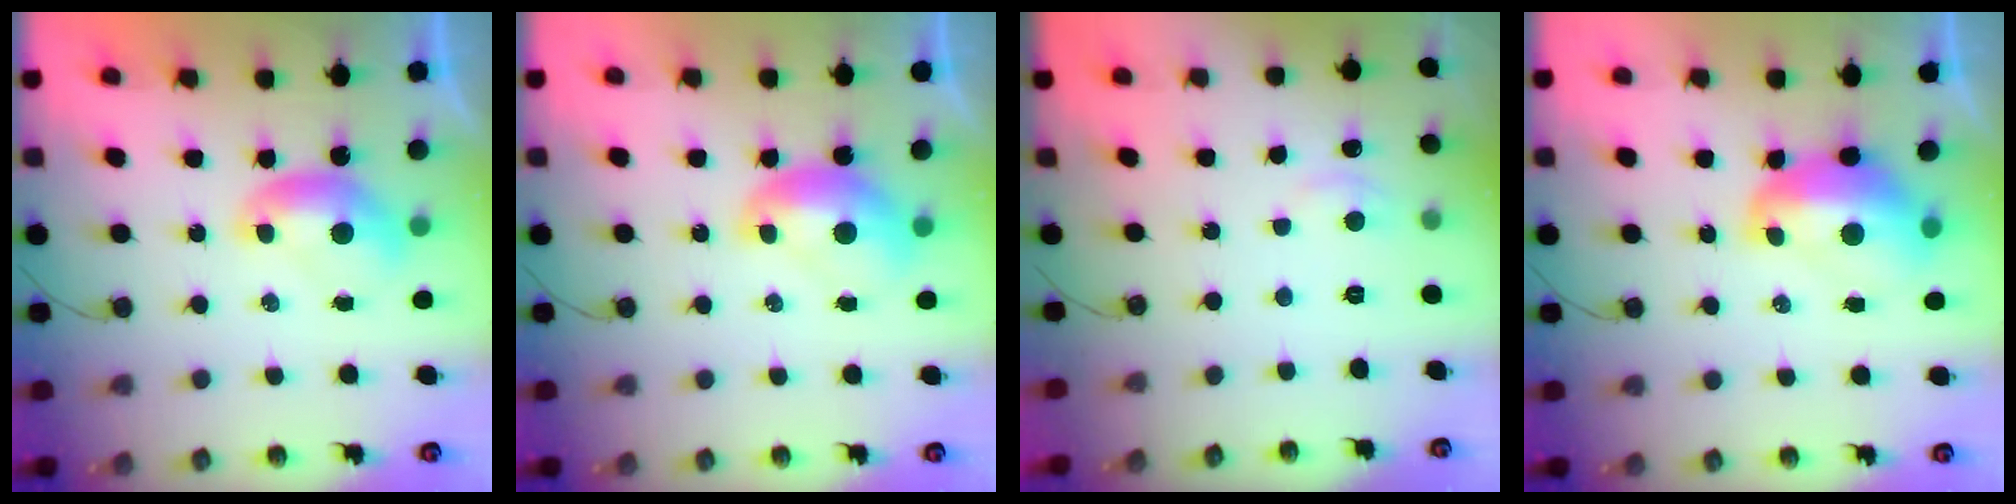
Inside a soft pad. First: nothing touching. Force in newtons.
{"total": 1.6, "press": 1.6, "slide": 0.3}
{"total": 2.1, "press": 2.0, "slide": 0.7}
{"total": 4.9, "press": 4.8, "slide": 1.0}